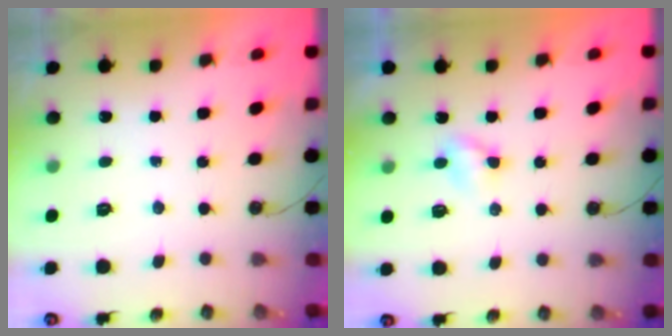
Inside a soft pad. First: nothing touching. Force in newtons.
{"total": 2.8, "press": 2.8, "slide": 0.3}